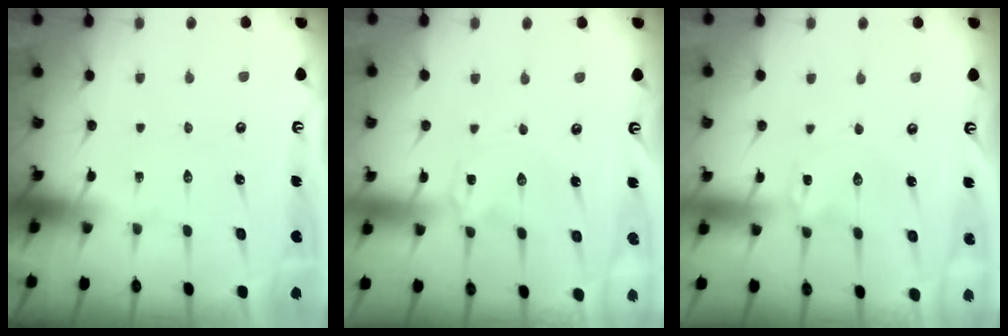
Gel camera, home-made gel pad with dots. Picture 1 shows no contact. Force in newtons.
{"total": 0.0}
{"total": 1.1, "press": 1.1, "slide": 0.2}